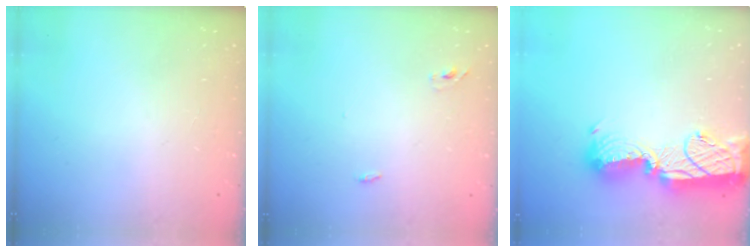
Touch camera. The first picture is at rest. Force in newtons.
{"total": 2.9, "press": 2.7, "slide": 1.0}
{"total": 17.8, "press": 17.8, "slide": 1.2}